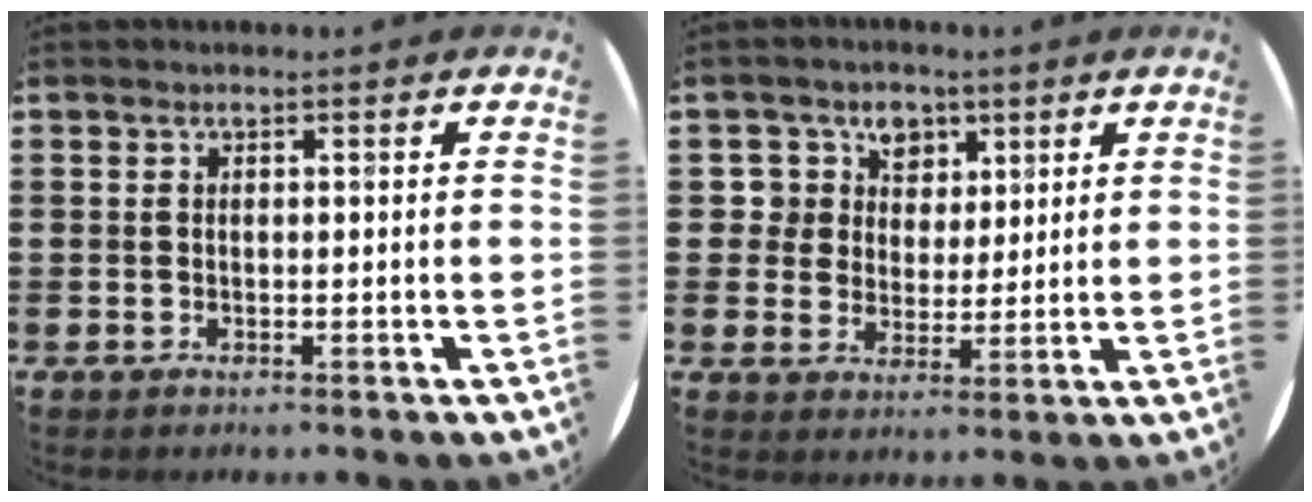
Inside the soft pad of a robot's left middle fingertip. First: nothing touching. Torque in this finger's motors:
{"motor_torque": [0.02, -0.19, 0.07, 0.00]}